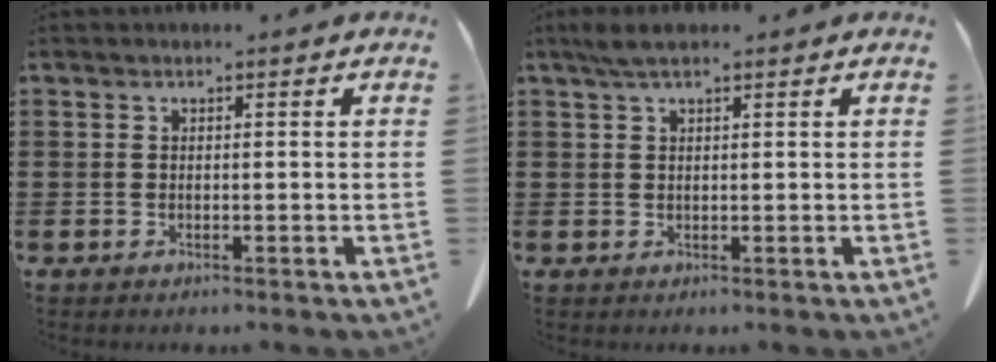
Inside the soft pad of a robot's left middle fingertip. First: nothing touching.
{"total": 2.1, "force": [1.4, 0.7, 1.5], "torque": [-0.034, 0.001, 0.027]}